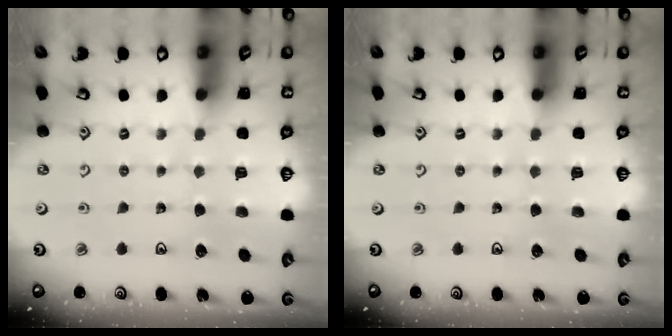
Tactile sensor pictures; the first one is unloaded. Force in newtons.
{"total": 0.0}